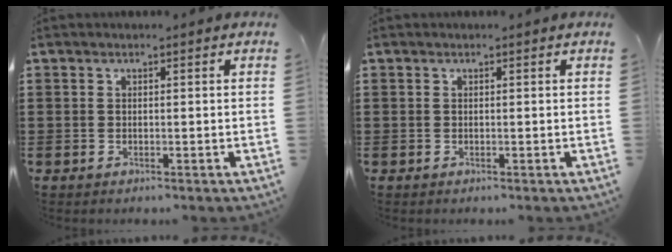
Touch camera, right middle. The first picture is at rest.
{"total": 0.0}